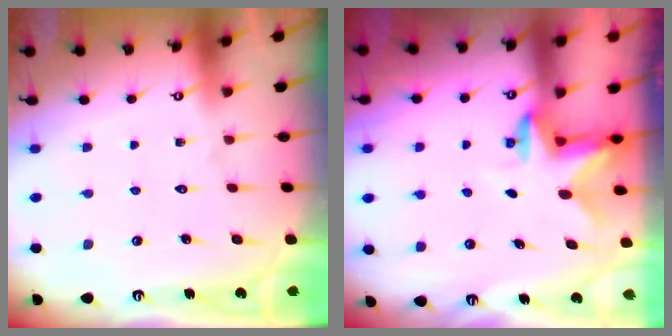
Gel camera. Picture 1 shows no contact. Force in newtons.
{"total": 2.8, "press": 2.7, "slide": 0.5}